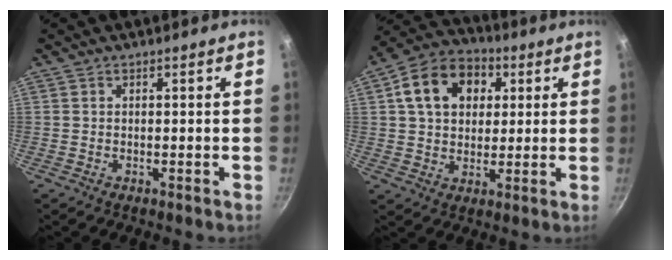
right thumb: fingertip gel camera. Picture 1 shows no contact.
{"total": 14.1, "force": [4.1, 10.5, 8.4], "torque": [-0.120, 0.018, 0.055]}